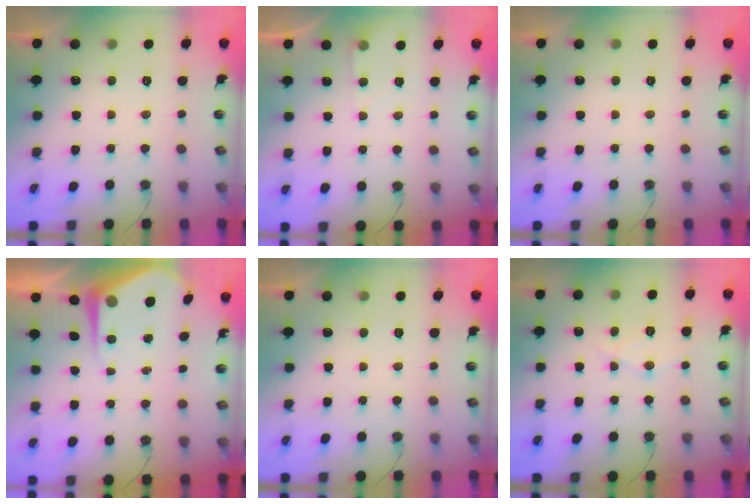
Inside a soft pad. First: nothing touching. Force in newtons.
{"total": 3.8, "press": 3.7, "slide": 0.6}
{"total": 0.0}
{"total": 6.1, "press": 6.1, "slide": 0.6}
{"total": 0.0}
{"total": 8.1, "press": 8.1, "slide": 0.7}